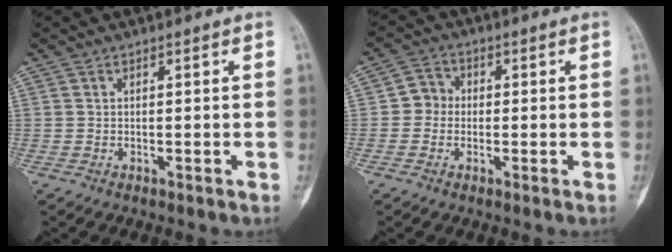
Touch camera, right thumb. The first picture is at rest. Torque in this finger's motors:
{"motor_torque": [-0.01, 0.02, 0.03, 0.00, 0.00]}